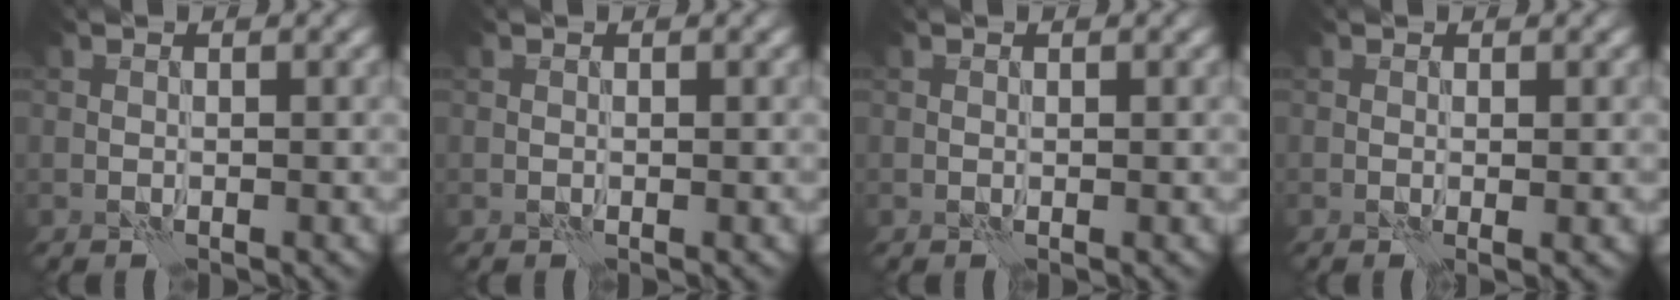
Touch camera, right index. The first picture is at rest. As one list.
[{"total": 0.0}, {"total": 0.0}, {"total": 1.0, "force": [-0.1, 0.1, 1.0], "torque": [-0.017, -0.002, -0.003]}]